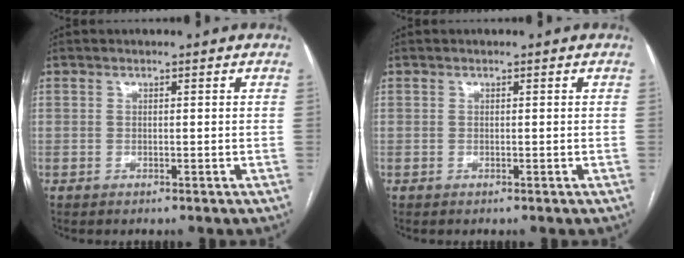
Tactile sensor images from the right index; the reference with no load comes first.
{"total": 0.0}